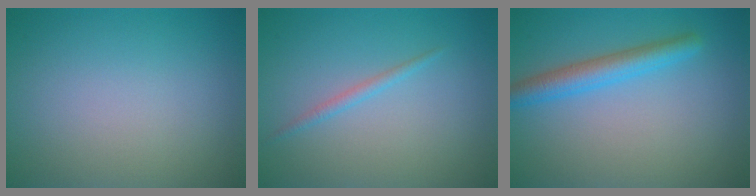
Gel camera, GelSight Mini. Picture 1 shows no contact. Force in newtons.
{"total": 1.0, "press": 1.0, "slide": 0.1}
{"total": 3.3, "press": 3.3, "slide": 0.1}